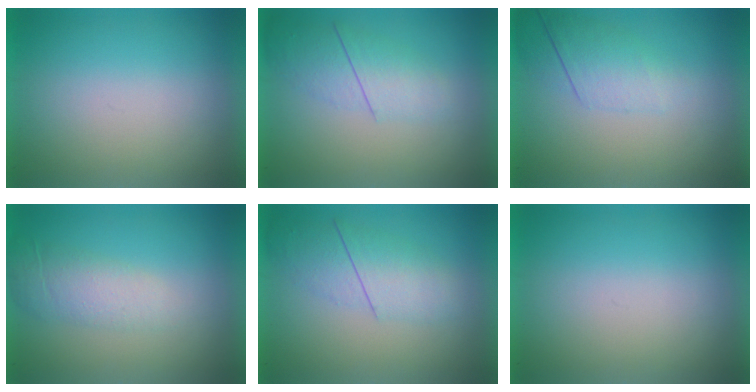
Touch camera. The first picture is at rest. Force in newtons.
{"total": 2.2}
{"total": 2.2}
{"total": 2.0}
{"total": 2.4}
{"total": 0.0}